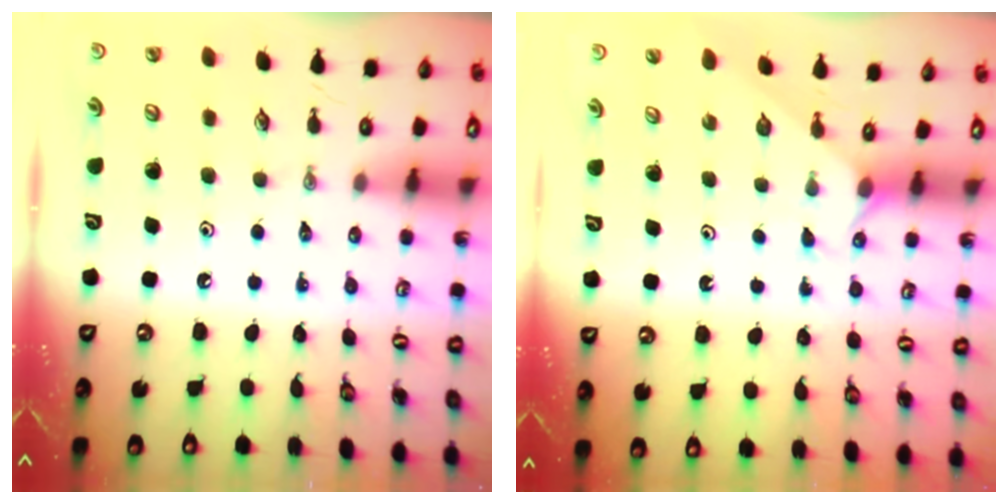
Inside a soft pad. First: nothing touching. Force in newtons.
{"total": 1.6, "press": 1.6, "slide": 0.3}